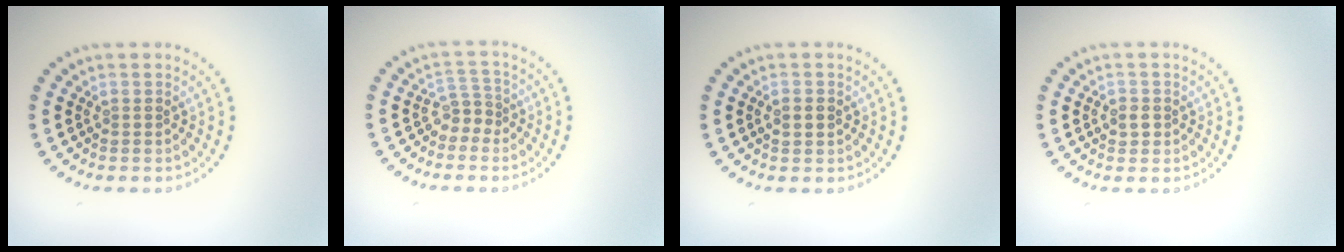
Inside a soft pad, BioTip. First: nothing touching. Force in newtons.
{"total": 1.9, "press": 1.3, "slide": 1.4}
{"total": 1.3, "press": 1.3, "slide": 0.1}
{"total": 1.4, "press": 1.3, "slide": 0.4}